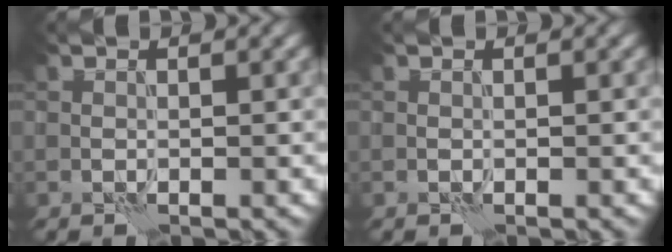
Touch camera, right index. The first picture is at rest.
{"total": 0.0}